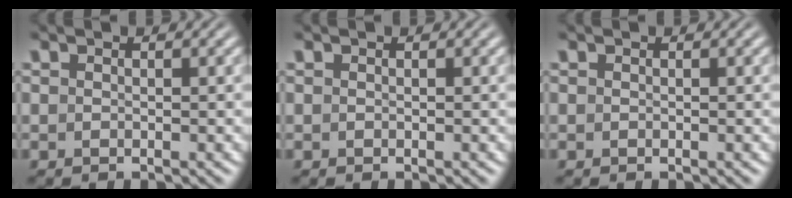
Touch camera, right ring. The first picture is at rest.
{"total": 0.0}
{"total": 0.0}